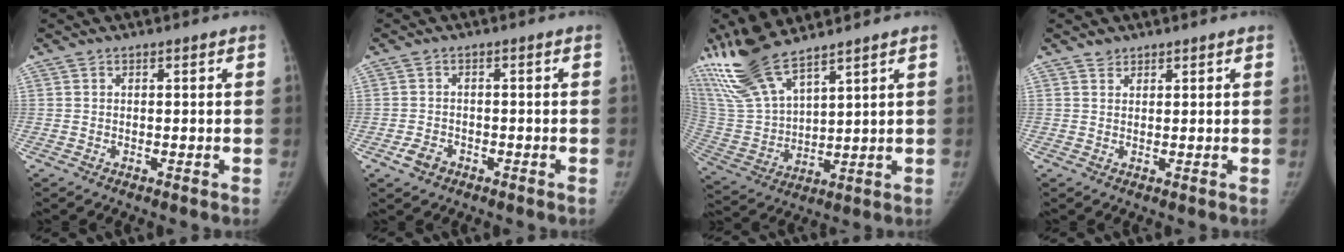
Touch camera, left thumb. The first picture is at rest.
{"total": 2.9, "force": [-1.6, 2.1, 1.2], "torque": [-0.020, 0.010, -0.025]}
{"total": 15.3, "force": [12.1, 4.1, 8.4], "torque": [-0.174, -0.048, 0.260]}
{"total": 1.4, "force": [1.1, 0.8, 0.1], "torque": [0.011, -0.008, 0.015]}